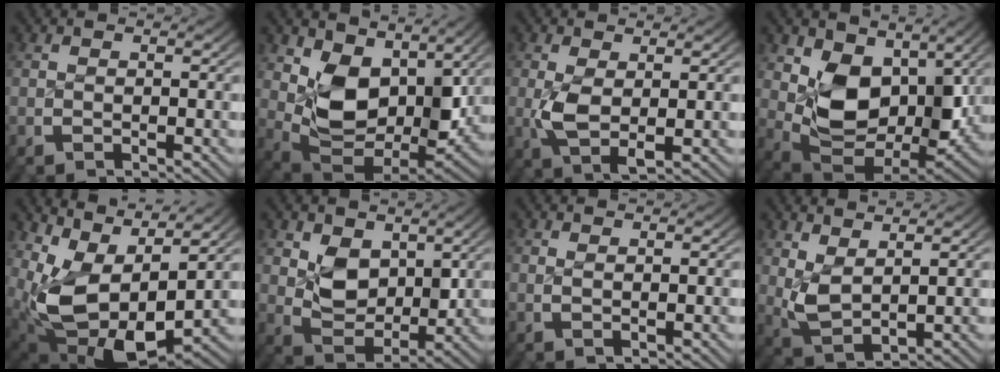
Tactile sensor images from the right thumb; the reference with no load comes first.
{"total": 10.6, "force": [0.4, 6.6, 8.3], "torque": [-0.179, -0.057, 0.029]}
{"total": 4.3, "force": [0.1, 2.5, 3.6], "torque": [-0.092, -0.023, 0.014]}
{"total": 11.7, "force": [-0.2, 7.6, 8.9], "torque": [-0.192, -0.062, 0.021]}
{"total": 14.2, "force": [-0.8, 9.1, 10.9], "torque": [-0.241, -0.068, 0.022]}
{"total": 5.7, "force": [0.9, 3.9, 4.0], "torque": [-0.095, -0.033, 0.025]}
{"total": 0.6, "force": [0.4, 0.0, 0.5], "torque": [-0.010, -0.007, 0.011]}
{"total": 4.9, "force": [1.2, 3.3, 3.5], "torque": [-0.087, -0.023, 0.037]}